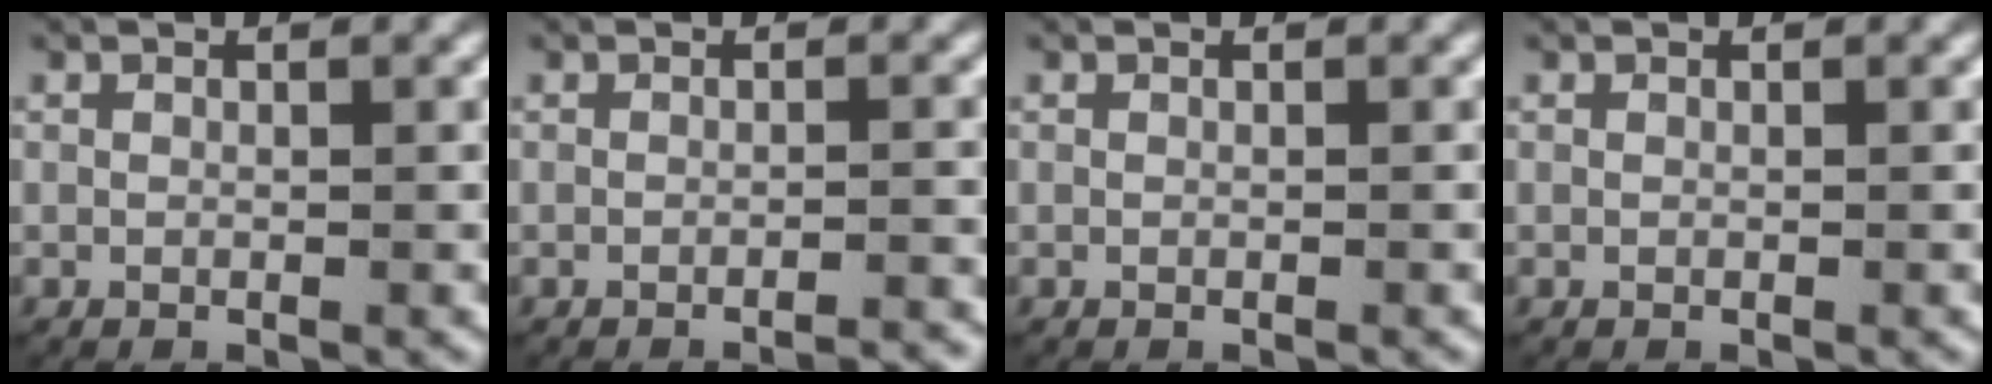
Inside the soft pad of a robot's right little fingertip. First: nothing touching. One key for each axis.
{"total": 2.1, "fx": -2.0, "fy": 0.2, "fz": 0.6, "tx": -0.006, "ty": 0.000, "tz": -0.031}
{"total": 0.0}
{"total": 0.0}